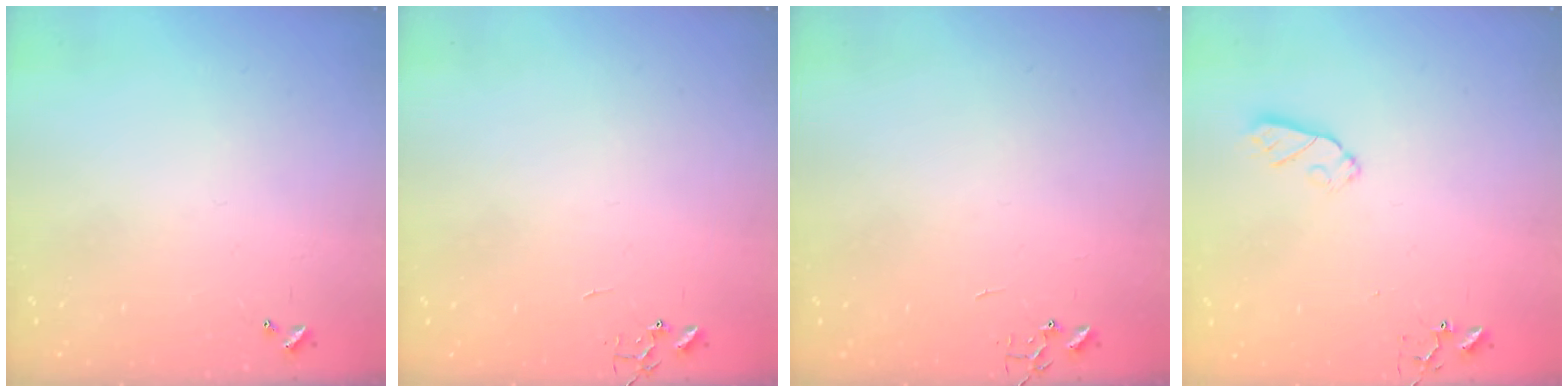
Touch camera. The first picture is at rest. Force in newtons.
{"total": 0.0}
{"total": 0.0}
{"total": 6.6, "press": 6.6, "slide": 0.2}